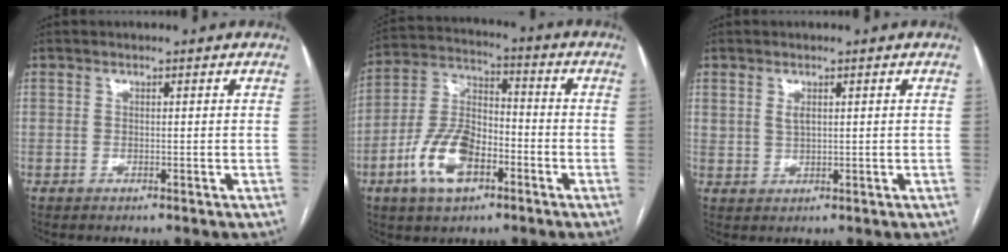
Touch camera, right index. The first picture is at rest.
{"total": 11.9, "force": [-5.1, 5.9, 9.0], "torque": [-0.200, 0.014, -0.091]}
{"total": 1.7, "force": [1.0, 0.9, 1.1], "torque": [-0.026, 0.002, 0.023]}